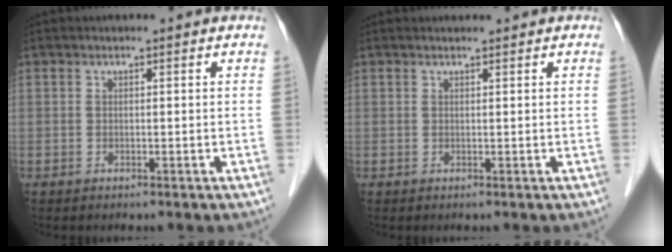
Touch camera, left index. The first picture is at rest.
{"total": 0.8, "force": [0.8, 0.1, 0.1], "torque": [-0.009, 0.009, 0.015]}